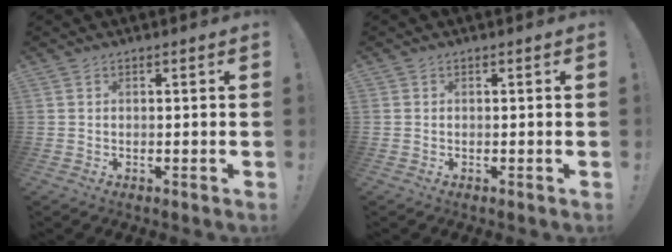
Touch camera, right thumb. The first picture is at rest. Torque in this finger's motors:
{"motor_torque": [0.73, 0.72, 0.15, 0.04, 0.09]}